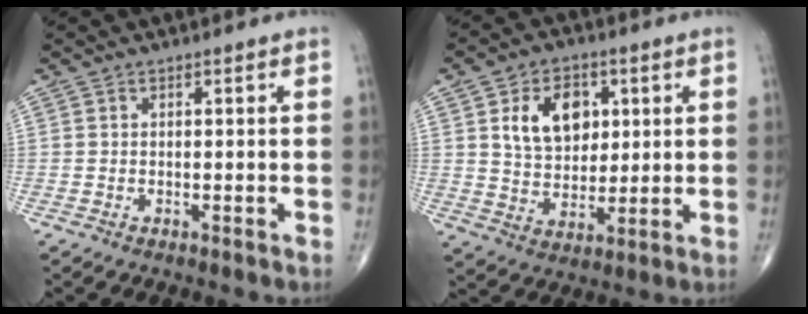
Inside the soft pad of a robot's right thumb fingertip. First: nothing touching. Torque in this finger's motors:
{"motor_torque": [0.08, 0.11, 0.08, 0.00, 0.17]}